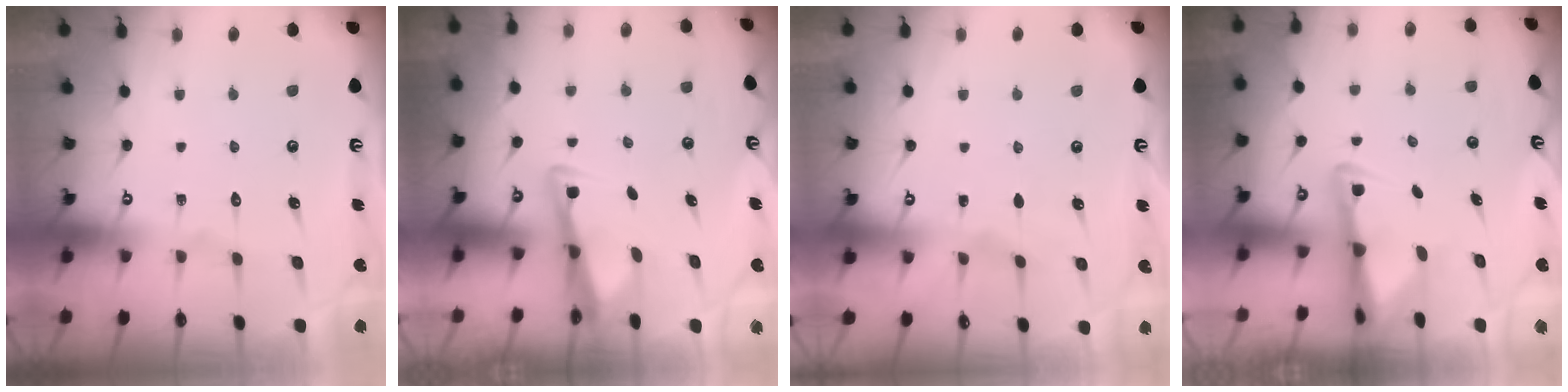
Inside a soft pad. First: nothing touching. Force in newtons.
{"total": 3.4, "press": 3.4, "slide": 0.4}
{"total": 2.3, "press": 2.3, "slide": 0.3}
{"total": 3.0, "press": 3.0, "slide": 0.6}